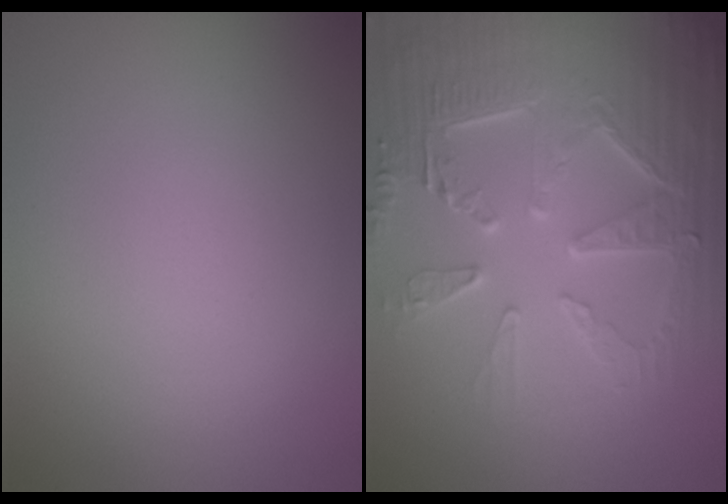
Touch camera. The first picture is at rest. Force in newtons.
{"total": 8.9, "press": 6.5, "slide": 6.1}